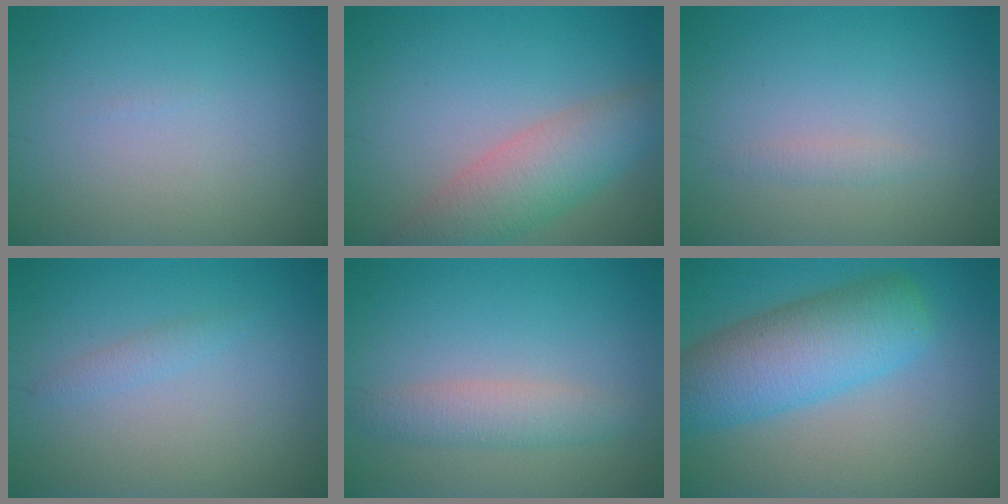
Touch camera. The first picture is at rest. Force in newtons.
{"total": 5.4, "press": 5.4, "slide": 0.4}
{"total": 0.8, "press": 0.8, "slide": 0.1}
{"total": 1.0, "press": 1.0, "slide": 0.1}
{"total": 2.6, "press": 2.6, "slide": 0.1}
{"total": 7.8, "press": 7.8, "slide": 0.2}